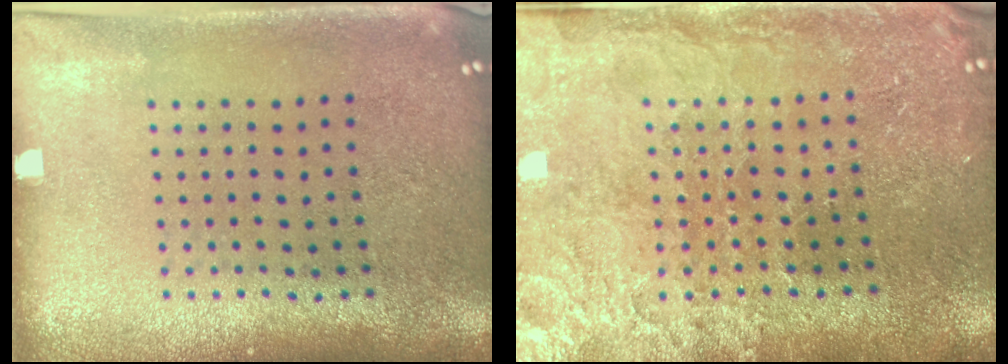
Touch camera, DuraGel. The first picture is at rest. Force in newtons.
{"total": 3.4, "press": 3.2, "slide": 1.3}